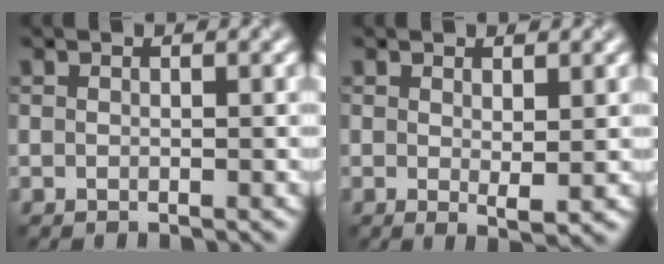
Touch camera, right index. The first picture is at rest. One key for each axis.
{"total": 1.4, "fx": 0.5, "fy": 0.2, "fz": 1.3, "tx": -0.022, "ty": -0.009, "tz": 0.010}